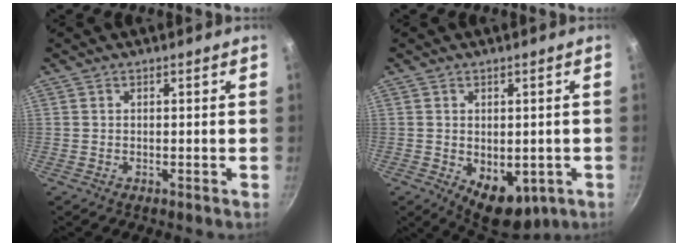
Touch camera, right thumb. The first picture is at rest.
{"total": 10.1, "force": [-3.2, 6.2, 7.4], "torque": [-0.086, -0.004, -0.026]}